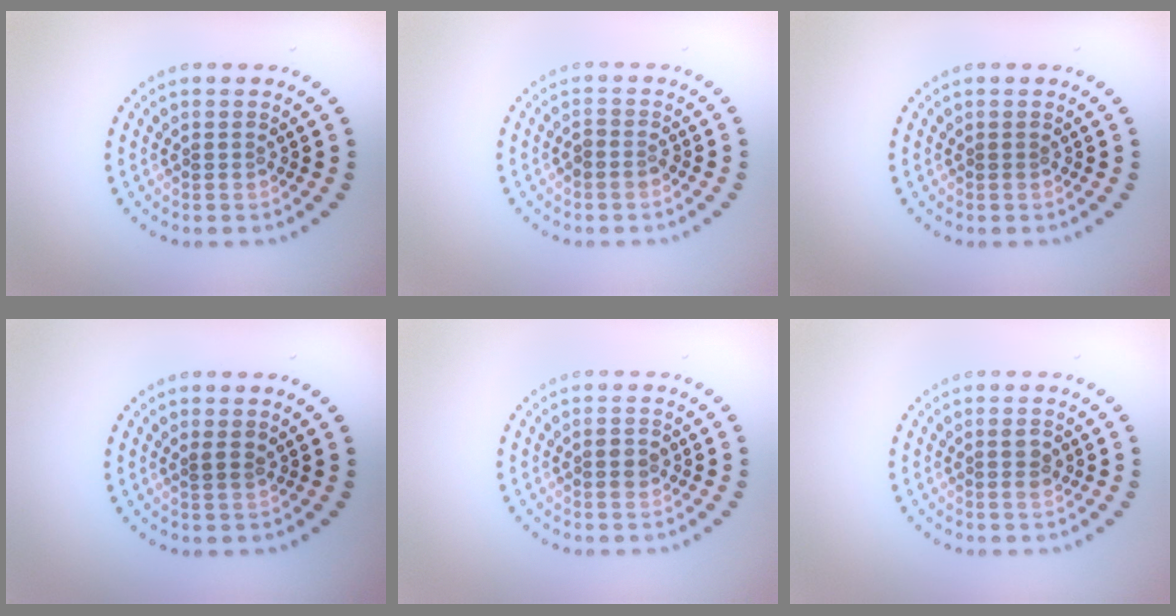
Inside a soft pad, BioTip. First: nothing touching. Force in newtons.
{"total": 1.1, "press": 0.9, "slide": 0.5}
{"total": 0.0}
{"total": 0.7, "press": 0.4, "slide": 0.6}
{"total": 1.4, "press": 1.4, "slide": 0.0}
{"total": 1.2, "press": 1.2, "slide": 0.4}